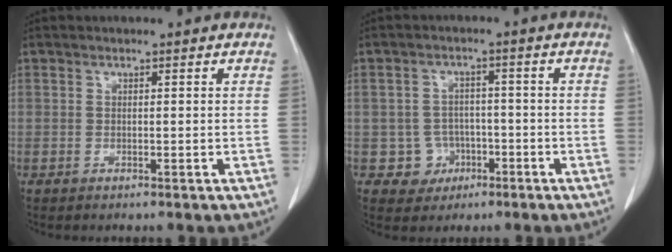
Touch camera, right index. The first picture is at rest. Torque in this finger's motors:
{"motor_torque": [-0.01, 0.12, -0.25, -0.10]}